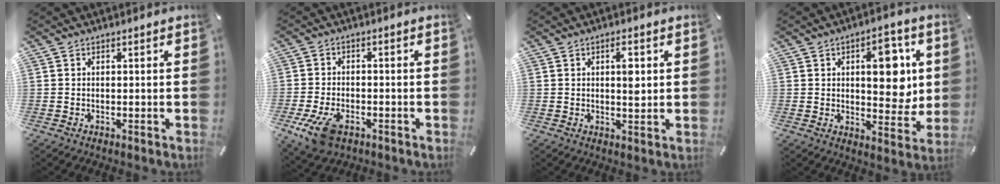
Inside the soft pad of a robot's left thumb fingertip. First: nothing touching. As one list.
[{"total": 8.3, "force": [-4.2, 4.8, 5.3], "torque": [-0.125, 0.008, -0.076]}, {"total": 4.4, "force": [1.1, 1.8, 3.9], "torque": [-0.058, -0.003, 0.012]}, {"total": 13.6, "force": [3.1, 7.5, 10.9], "torque": [-0.129, -0.010, 0.047]}]